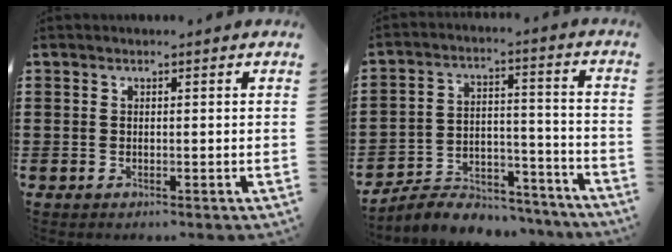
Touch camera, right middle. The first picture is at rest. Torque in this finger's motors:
{"motor_torque": [1.72, -0.42, 0.12, 0.05]}